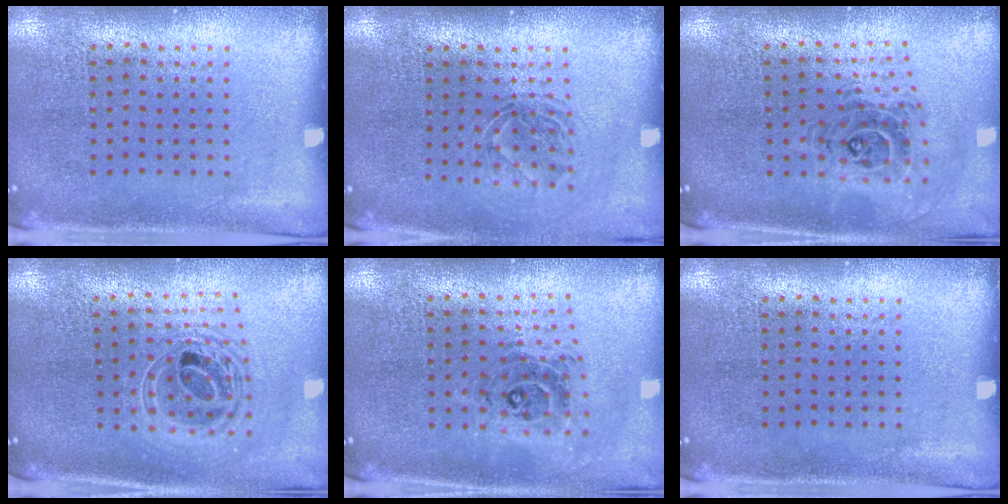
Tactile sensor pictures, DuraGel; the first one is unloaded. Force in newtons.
{"total": 1.5, "press": 1.2, "slide": 0.9}
{"total": 1.0, "press": 1.0, "slide": 0.3}
{"total": 2.2, "press": 1.7, "slide": 1.4}
{"total": 0.9, "press": 0.9, "slide": 0.1}
{"total": 0.0}